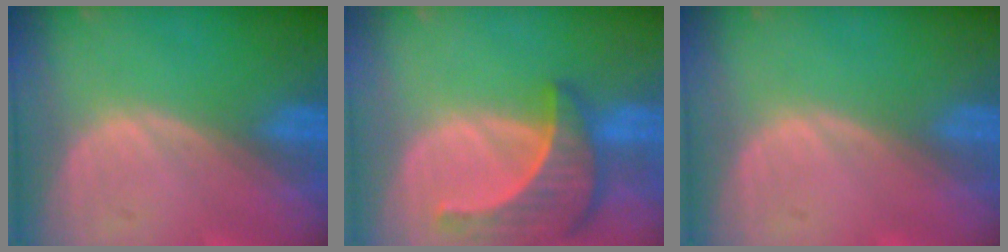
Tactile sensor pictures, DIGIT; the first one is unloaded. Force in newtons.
{"total": 7.8, "press": 7.5, "slide": 2.4}
{"total": 0.0}